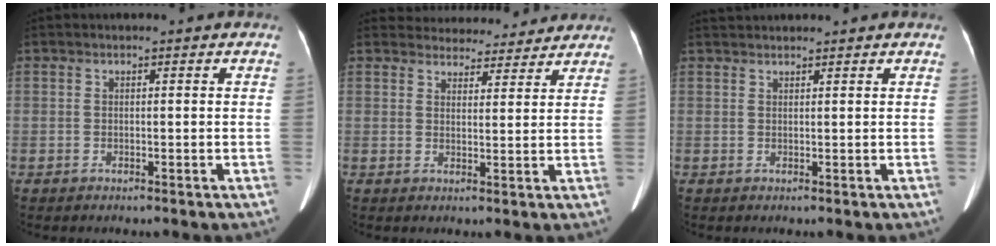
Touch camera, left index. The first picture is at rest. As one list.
[{"total": 11.2, "force": [10.7, 3.2, 1.3], "torque": [0.009, 0.005, 0.125]}, {"total": 3.6, "force": [3.4, 0.1, 1.0], "torque": [-0.010, 0.025, 0.053]}]